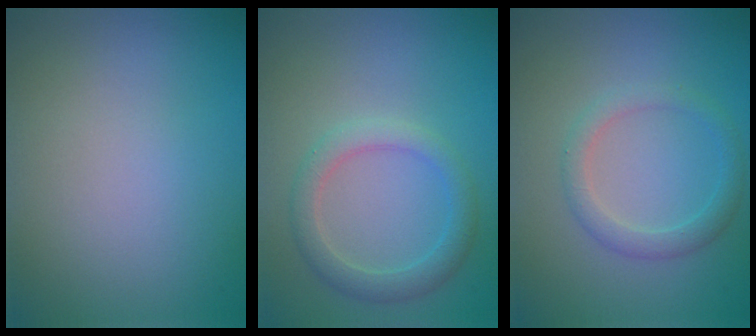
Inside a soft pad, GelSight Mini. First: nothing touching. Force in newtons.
{"total": 2.7, "press": 2.7, "slide": 0.1}
{"total": 2.1, "press": 2.1, "slide": 0.1}